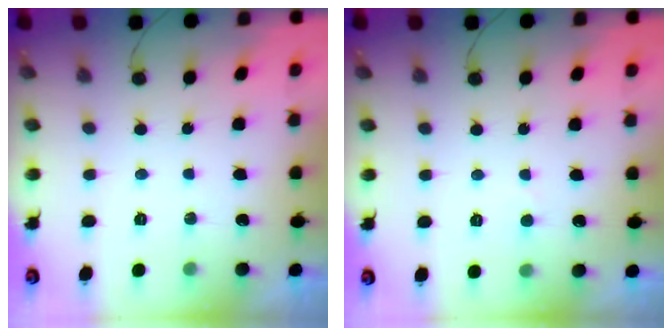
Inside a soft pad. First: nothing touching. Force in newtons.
{"total": 2.4, "press": 2.4, "slide": 0.2}